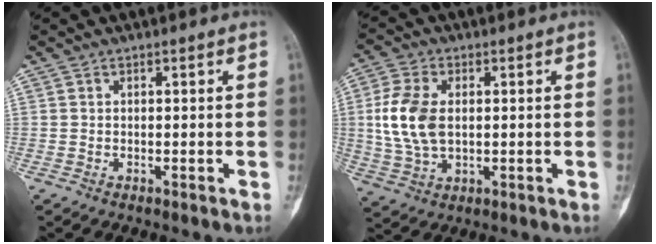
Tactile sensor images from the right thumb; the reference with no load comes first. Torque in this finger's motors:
{"motor_torque": [-0.06, 0.58, 1.02, 0.07, 0.10]}